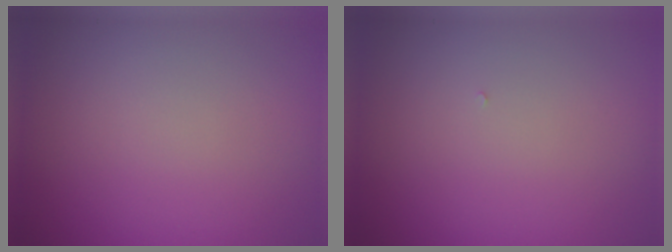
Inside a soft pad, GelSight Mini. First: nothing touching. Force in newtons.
{"total": 0.0}